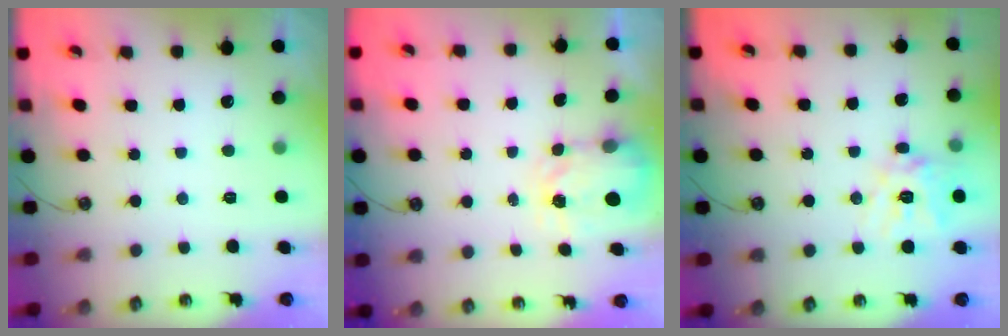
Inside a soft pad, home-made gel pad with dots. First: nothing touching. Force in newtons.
{"total": 3.8, "press": 3.7, "slide": 0.5}
{"total": 13.2, "press": 13.1, "slide": 1.5}